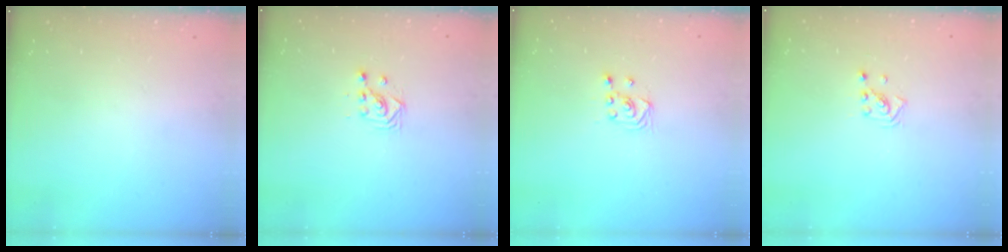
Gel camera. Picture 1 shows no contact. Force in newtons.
{"total": 3.0, "press": 3.0, "slide": 0.1}
{"total": 3.0, "press": 2.8, "slide": 1.1}
{"total": 1.9, "press": 1.9, "slide": 0.1}